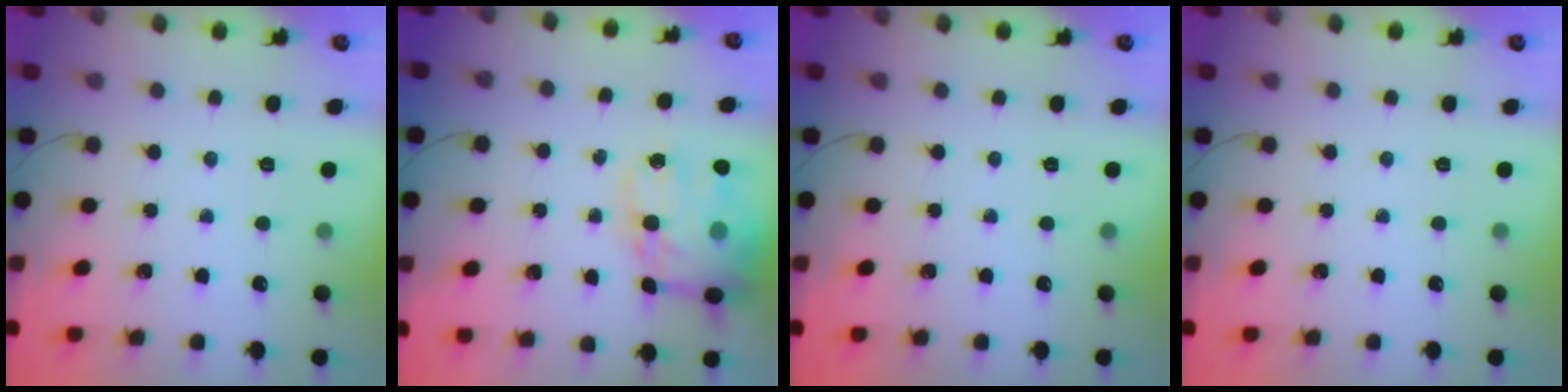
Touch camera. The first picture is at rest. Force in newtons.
{"total": 18.6, "press": 18.0, "slide": 4.4}
{"total": 0.0}
{"total": 0.0}